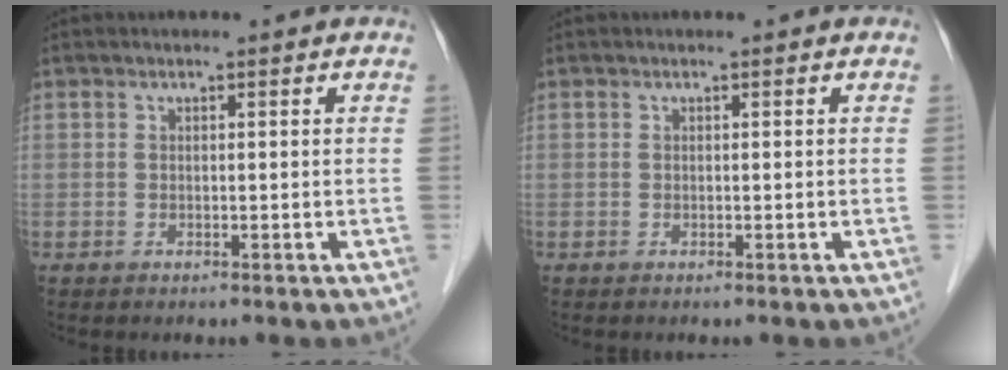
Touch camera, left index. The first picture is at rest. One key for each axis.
{"total": 0.0}